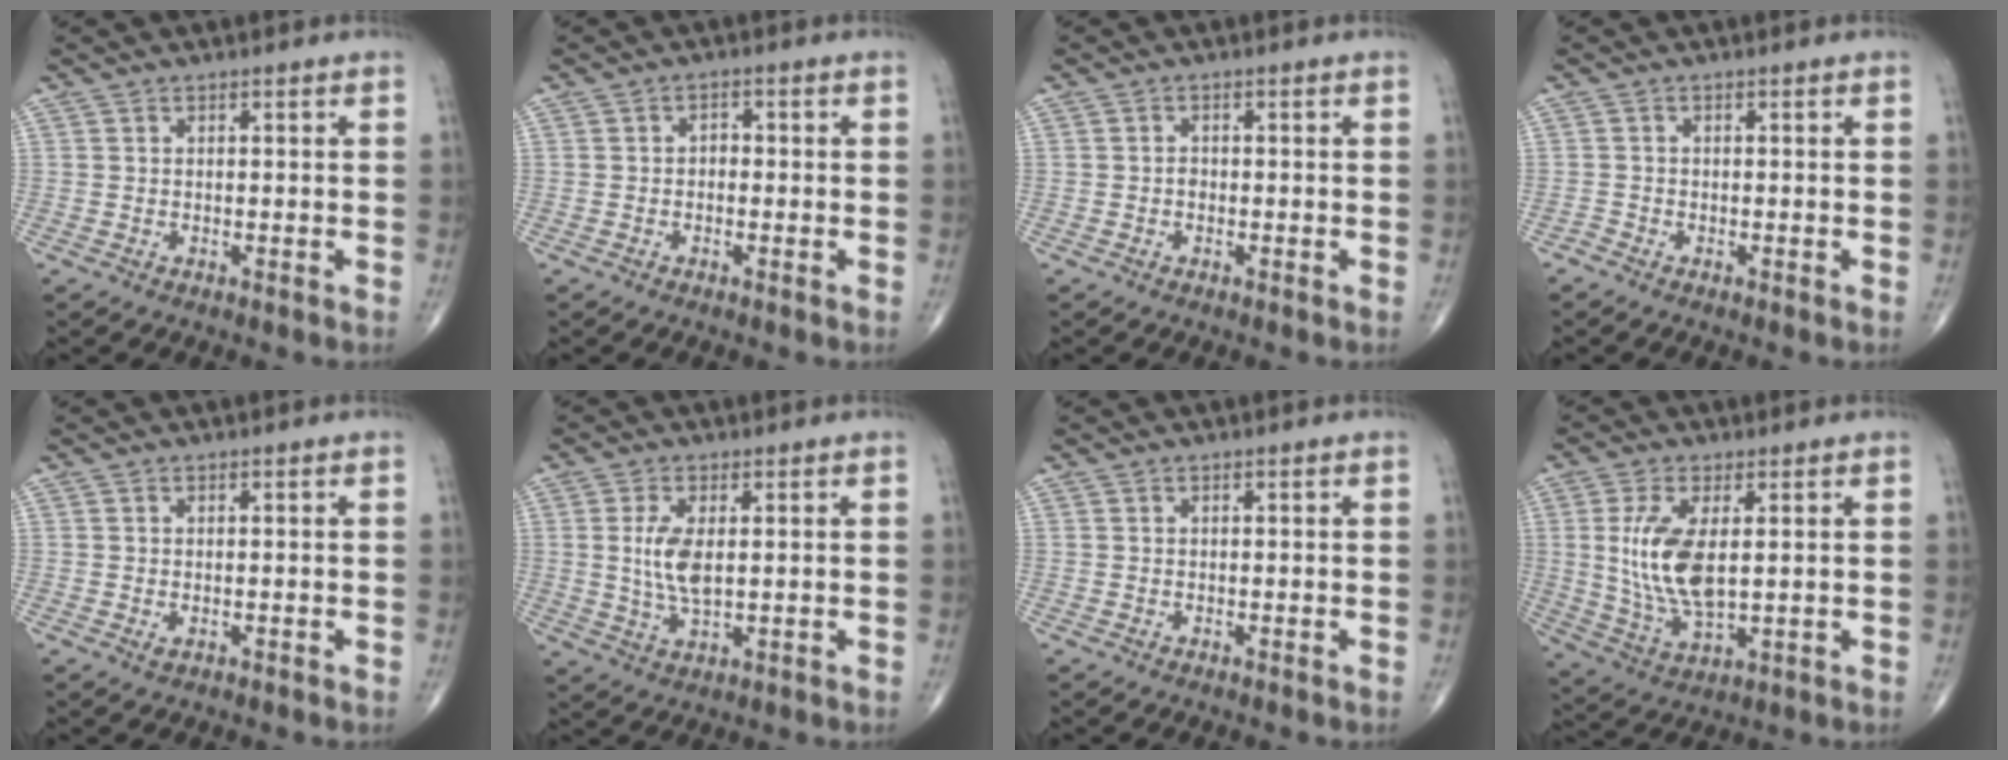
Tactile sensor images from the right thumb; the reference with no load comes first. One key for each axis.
{"total": 1.7, "fx": -0.3, "fy": 1.2, "fz": 1.1, "tx": -0.006, "ty": 0.008, "tz": -0.010}
{"total": 1.0, "fx": -0.3, "fy": 0.7, "fz": 0.6, "tx": -0.006, "ty": 0.003, "tz": -0.009}
{"total": 0.8, "fx": -0.8, "fy": 0.3, "fz": 0.0, "tx": -0.003, "ty": -0.002, "tz": -0.021}
{"total": 0.8, "fx": -0.2, "fy": 0.4, "fz": 0.7, "tx": -0.011, "ty": -0.002, "tz": -0.001}
{"total": 6.7, "fx": 0.8, "fy": 2.9, "fz": 5.9, "tx": -0.125, "ty": -0.010, "tz": 0.020}
{"total": 0.0}
{"total": 11.9, "fx": 1.6, "fy": 5.3, "fz": 10.5, "tx": -0.219, "ty": -0.016, "tz": 0.042}